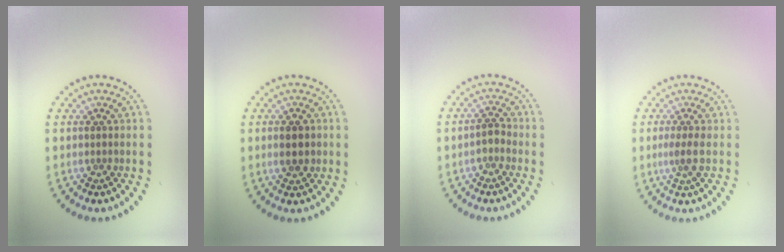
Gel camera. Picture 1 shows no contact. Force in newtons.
{"total": 2.9, "press": 2.9, "slide": 0.0}
{"total": 1.2, "press": 1.1, "slide": 0.6}
{"total": 1.7, "press": 1.2, "slide": 1.1}